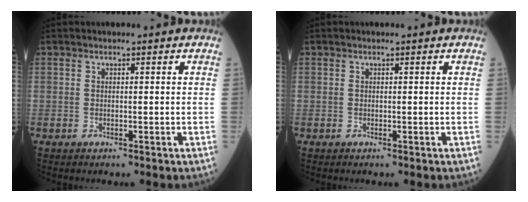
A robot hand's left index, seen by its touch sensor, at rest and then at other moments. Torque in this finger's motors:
{"motor_torque": [0.43, 0.01, 0.02, 0.01]}